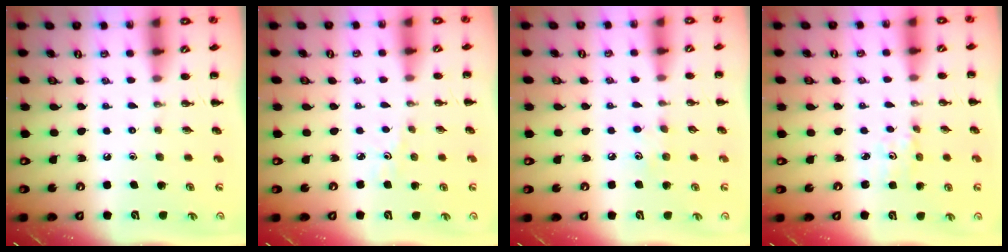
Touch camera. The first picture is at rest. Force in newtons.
{"total": 2.2, "press": 2.1, "slide": 0.7}
{"total": 5.2, "press": 5.0, "slide": 1.3}
{"total": 1.6, "press": 1.6, "slide": 0.2}